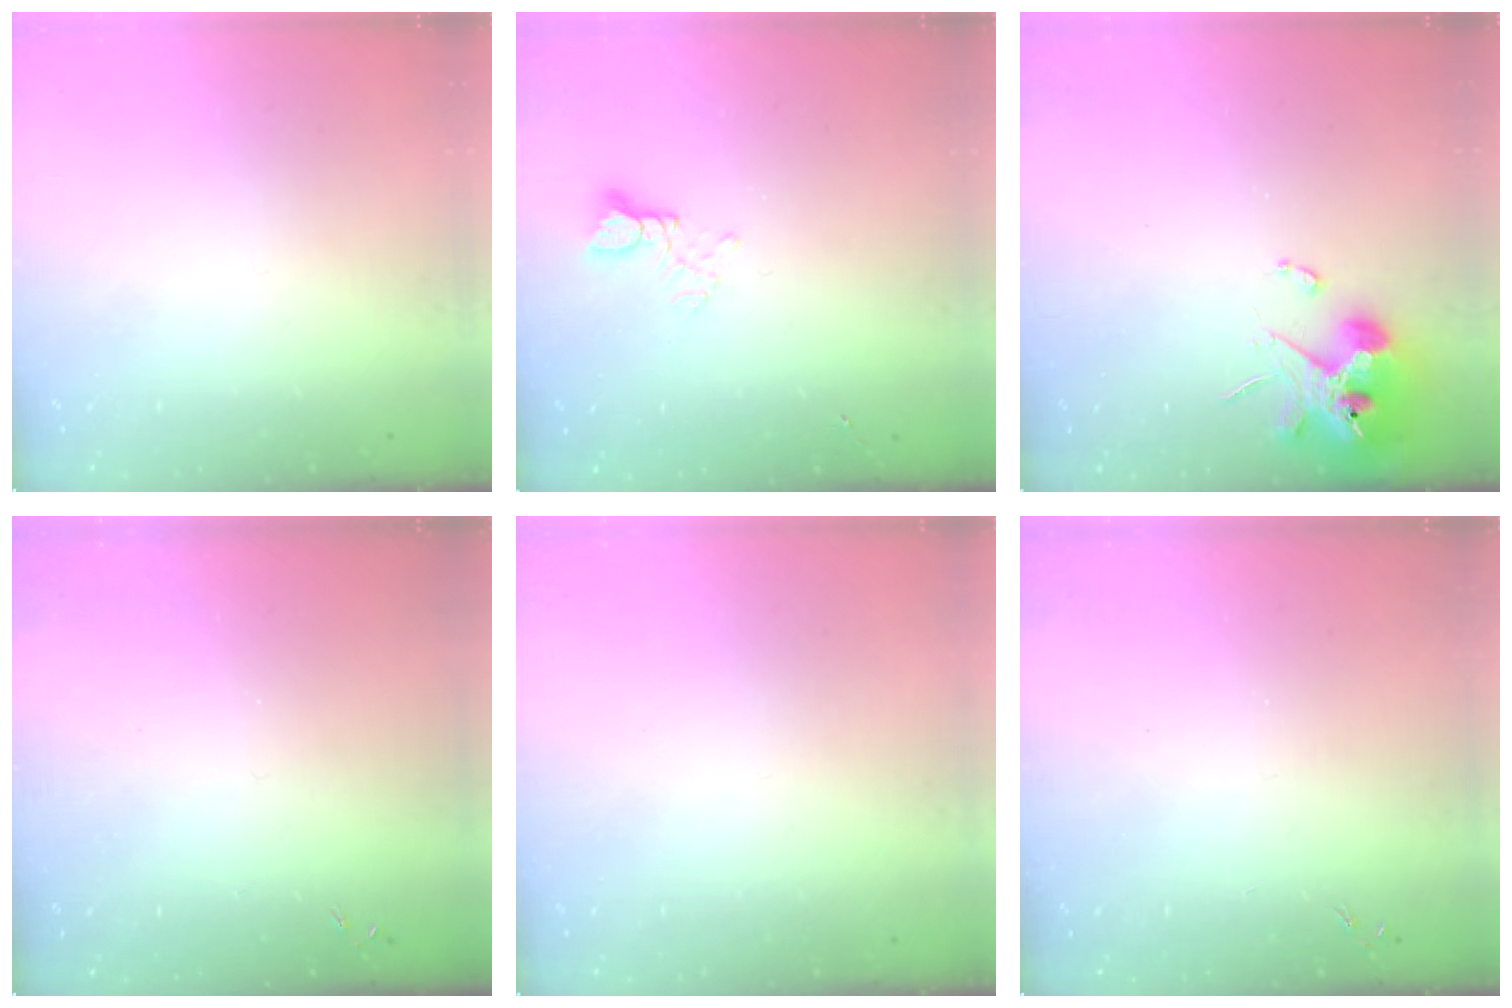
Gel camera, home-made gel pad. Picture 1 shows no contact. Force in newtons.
{"total": 2.8, "press": 2.8, "slide": 0.3}
{"total": 12.1, "press": 12.0, "slide": 1.7}
{"total": 0.0}
{"total": 0.0}
{"total": 0.0}